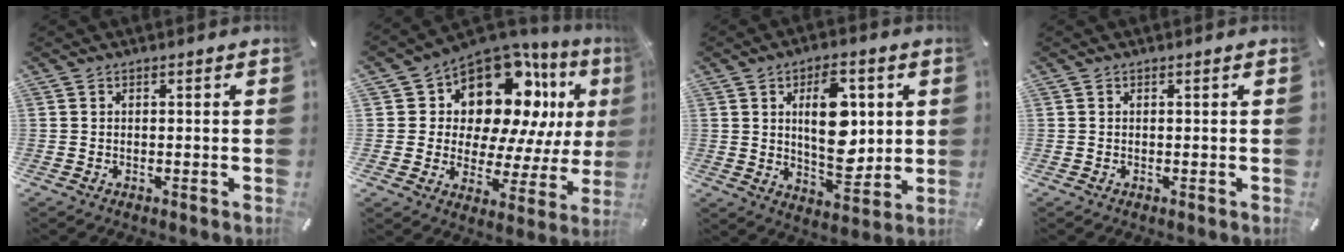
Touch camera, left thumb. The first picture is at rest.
{"total": 15.9, "force": [8.2, 10.4, 8.9], "torque": [-0.127, -0.072, 0.143]}
{"total": 14.3, "force": [2.8, 8.1, 11.4], "torque": [-0.181, -0.007, 0.041]}
{"total": 0.0}